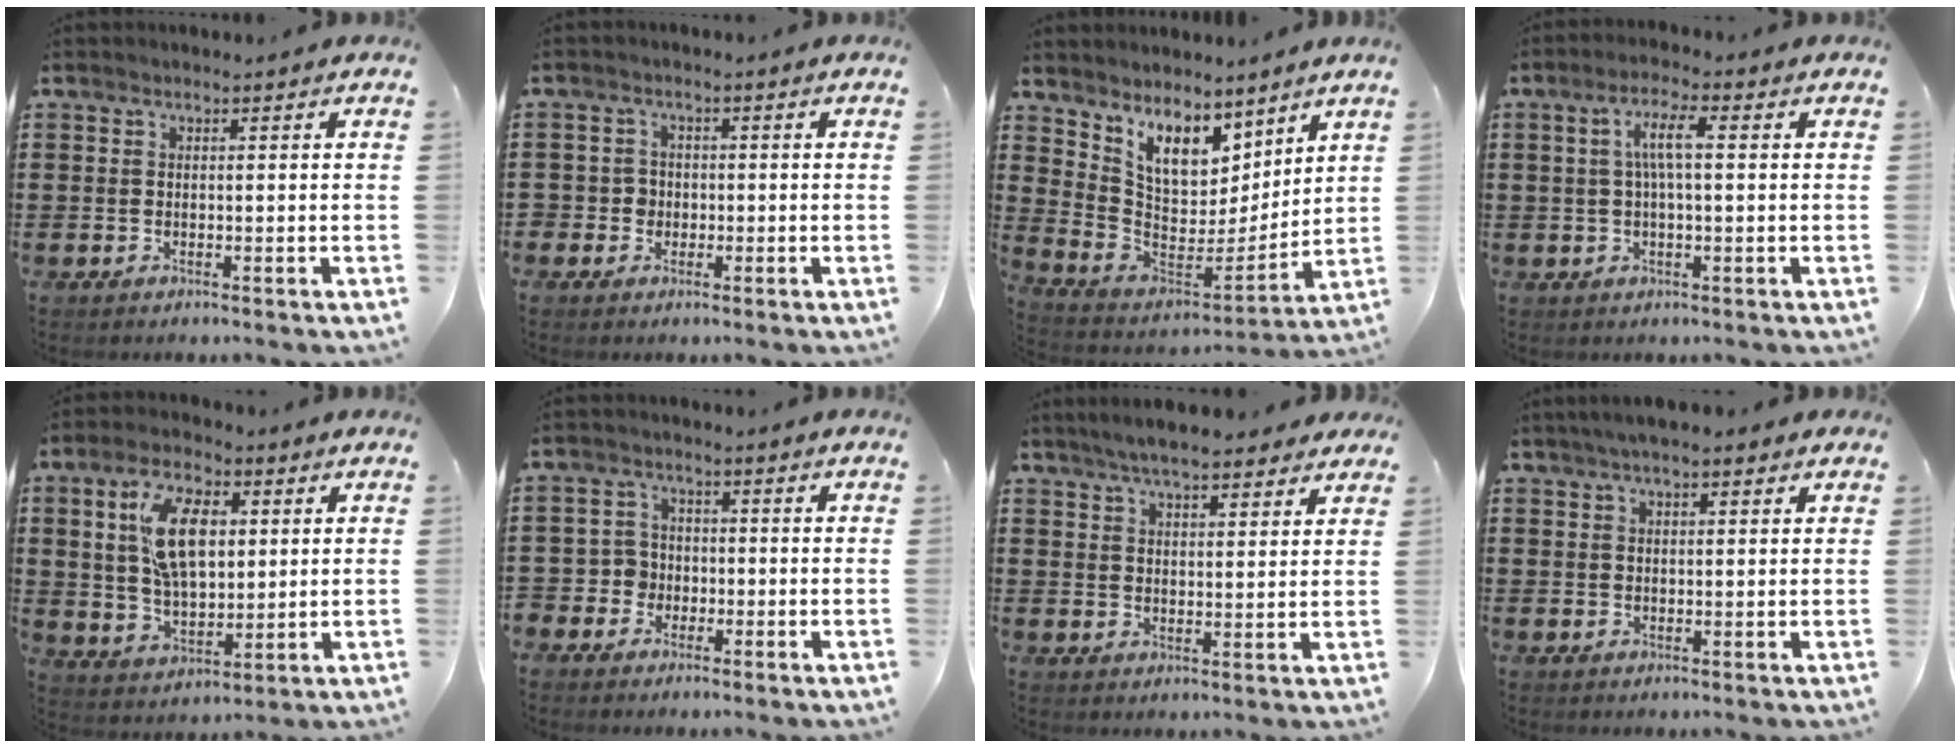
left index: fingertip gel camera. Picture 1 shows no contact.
{"total": 2.3, "force": [-0.6, 2.2, 0.3], "torque": [-0.018, 0.004, -0.016]}
{"total": 8.6, "force": [6.5, 4.4, 3.6], "torque": [-0.098, -0.035, 0.121]}
{"total": 5.1, "force": [0.7, 1.3, 4.9], "torque": [-0.101, 0.008, 0.006]}
{"total": 11.1, "force": [3.4, 5.7, 8.8], "torque": [-0.176, 0.006, 0.056]}
{"total": 3.4, "force": [-1.6, 2.9, 0.6], "torque": [-0.039, -0.001, -0.042]}
{"total": 5.6, "force": [5.0, 1.1, 2.2], "torque": [-0.057, -0.006, 0.091]}
{"total": 3.1, "force": [2.2, 0.8, 2.1], "torque": [-0.045, 0.008, 0.039]}